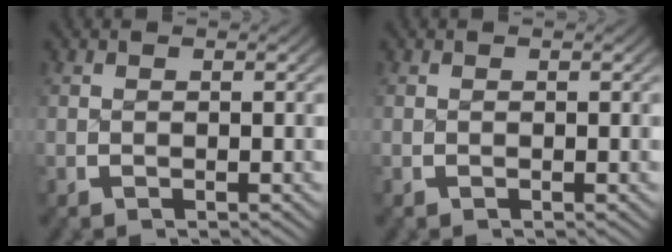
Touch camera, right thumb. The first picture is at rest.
{"total": 0.0}